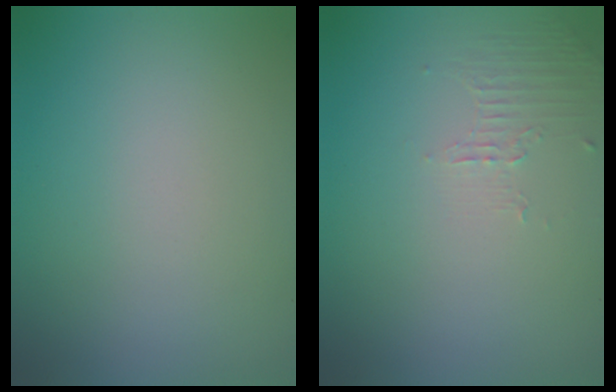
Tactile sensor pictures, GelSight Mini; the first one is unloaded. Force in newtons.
{"total": 1.1, "press": 0.2, "slide": 1.0}